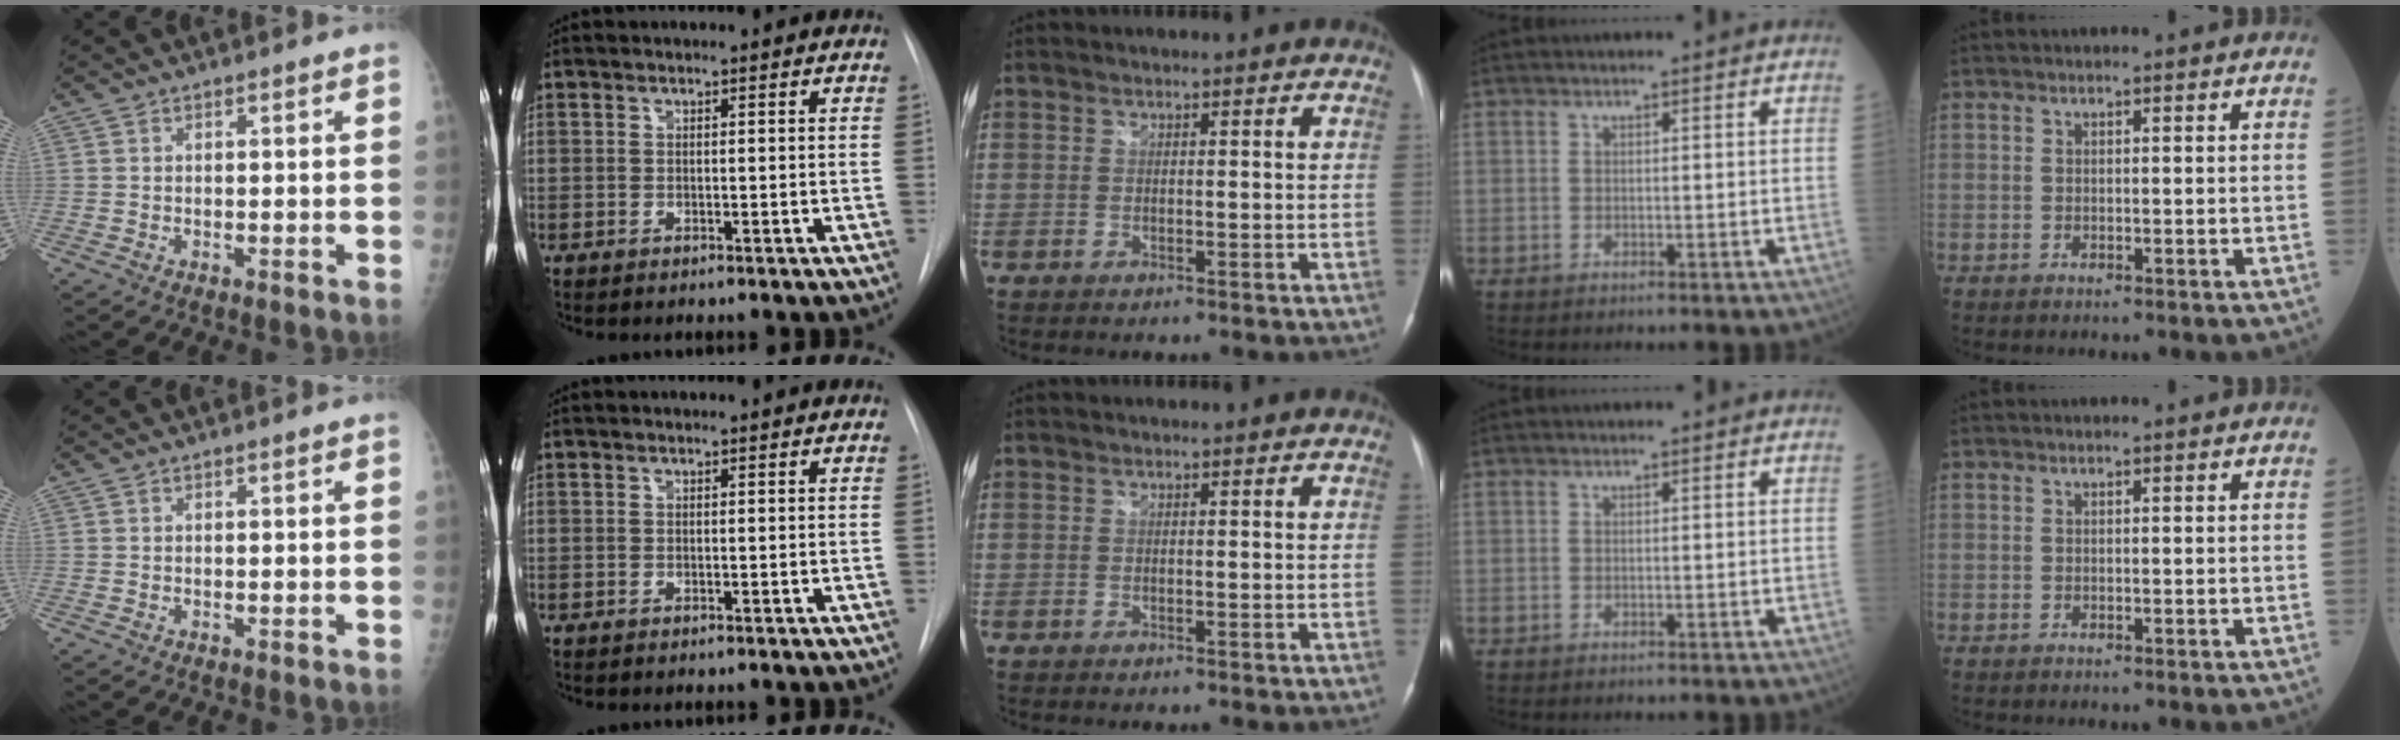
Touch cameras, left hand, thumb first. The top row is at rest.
{}